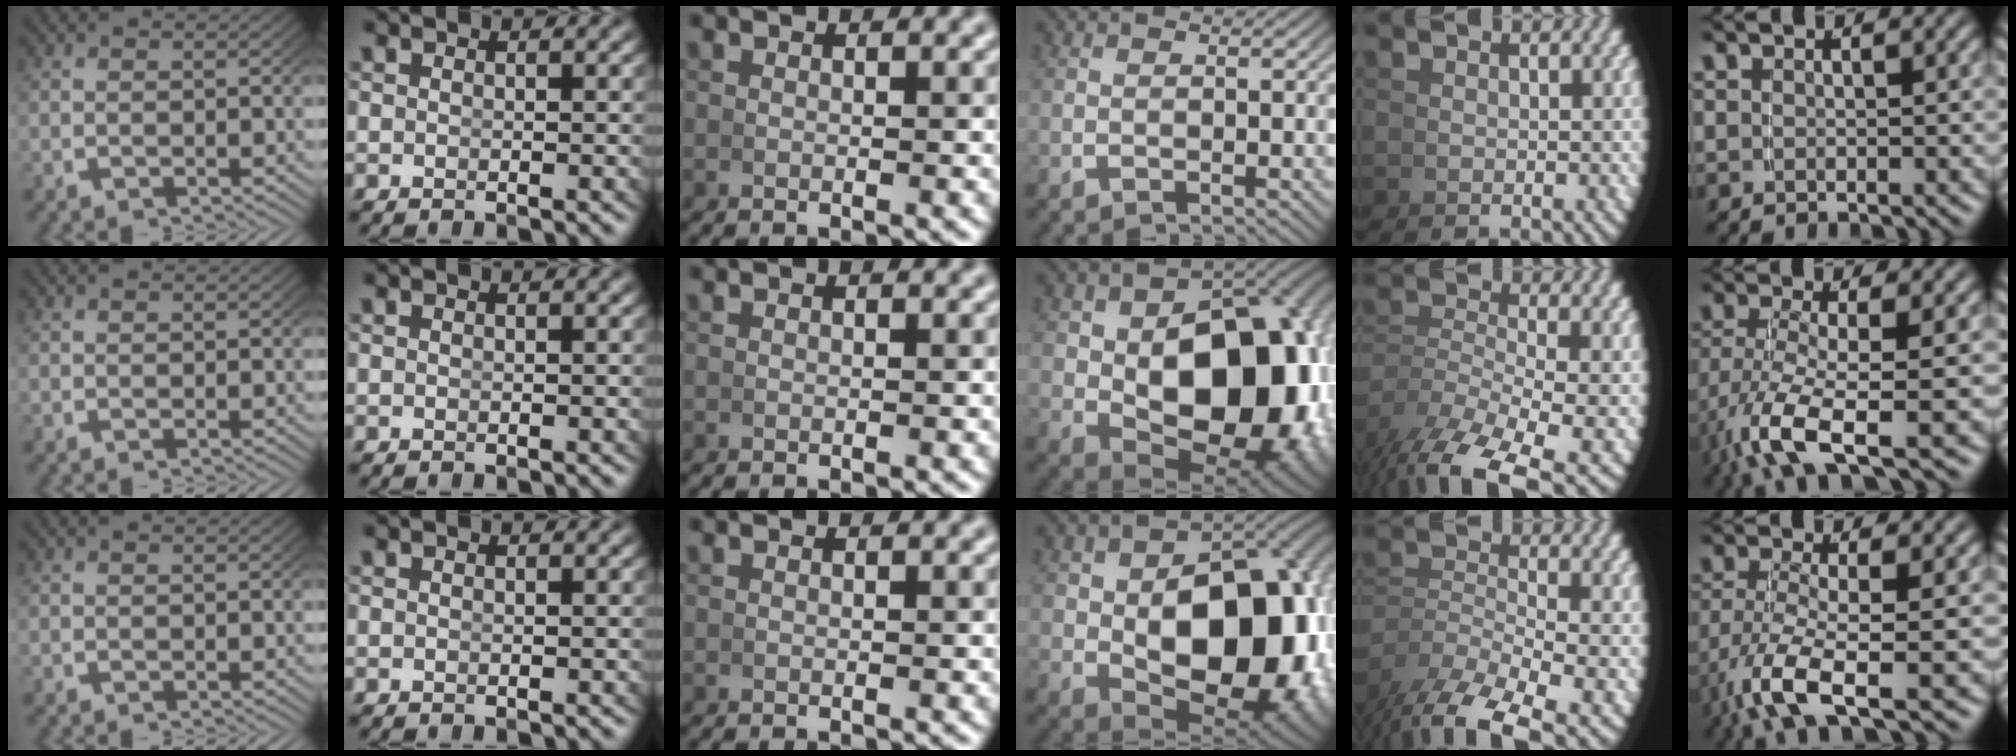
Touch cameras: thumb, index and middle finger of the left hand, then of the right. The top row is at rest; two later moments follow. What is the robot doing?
{"motion": "lift_and_place", "object": "bowl"}